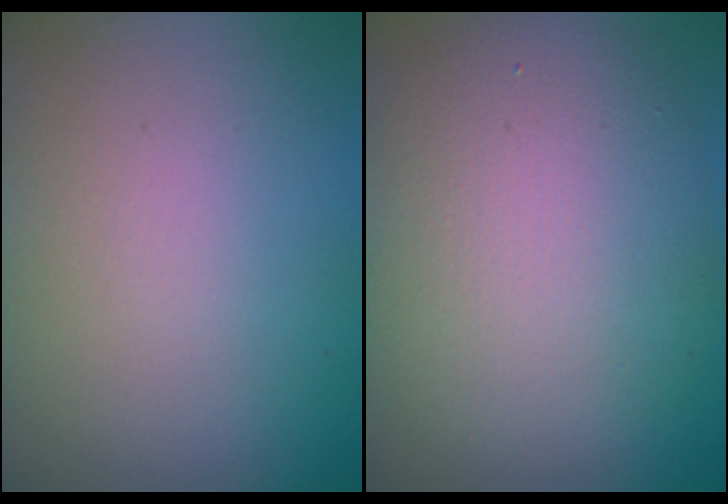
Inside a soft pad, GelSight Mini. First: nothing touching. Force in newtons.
{"total": 8.7, "press": 8.7, "slide": 0.5}